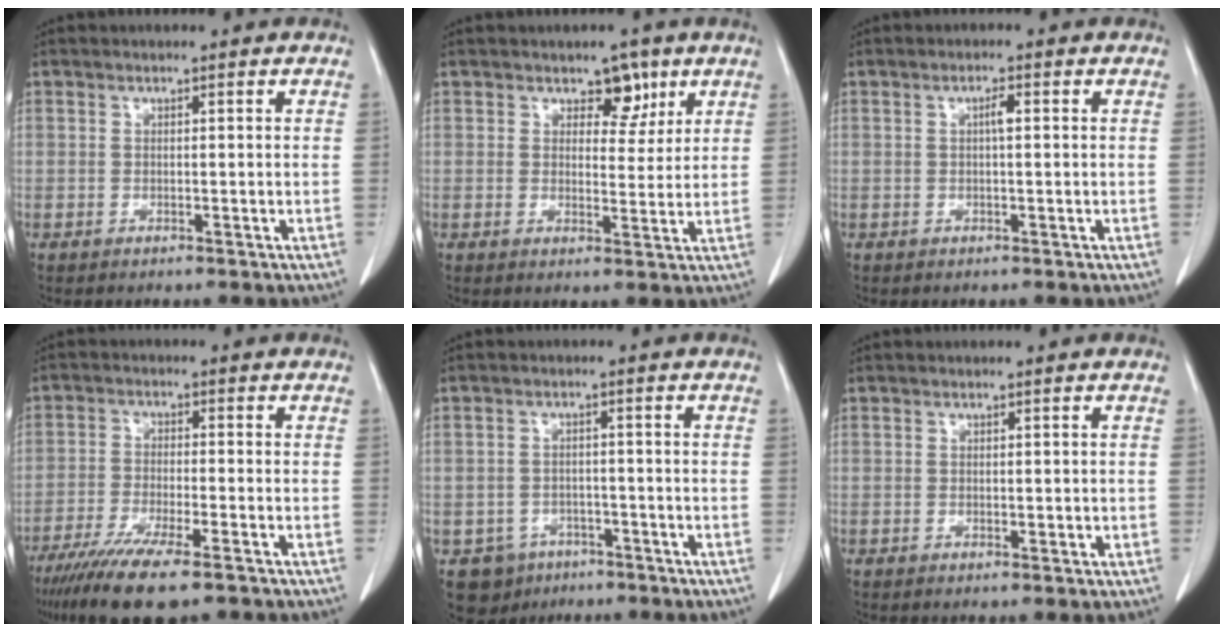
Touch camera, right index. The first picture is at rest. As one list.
[{"total": 4.2, "force": [2.6, 2.5, 2.2], "torque": [-0.019, 0.000, 0.037]}, {"total": 1.4, "force": [0.2, 0.2, 1.4], "torque": [-0.026, 0.004, 0.002]}, {"total": 11.2, "force": [-8.2, 1.0, 7.6], "torque": [-0.126, -0.027, -0.133]}, {"total": 5.3, "force": [-3.1, 4.2, 0.7], "torque": [-0.011, 0.006, -0.038]}, {"total": 1.1, "force": [-0.1, 0.4, 1.0], "torque": [-0.015, -0.003, 0.003]}]